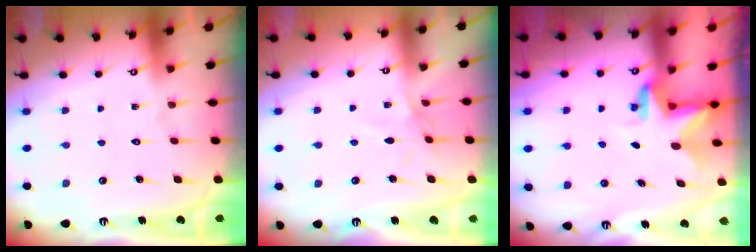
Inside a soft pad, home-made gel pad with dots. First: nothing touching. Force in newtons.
{"total": 2.9, "press": 2.9, "slide": 0.5}
{"total": 2.8, "press": 2.8, "slide": 0.2}